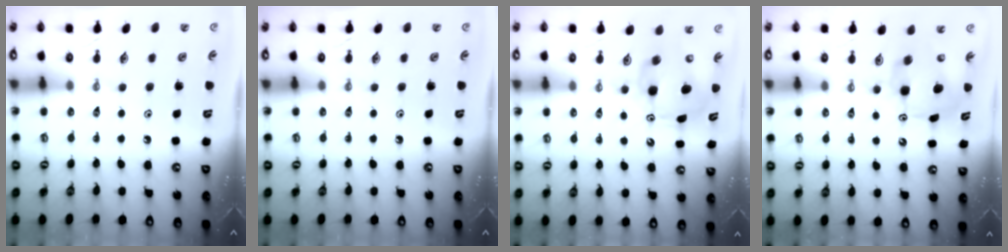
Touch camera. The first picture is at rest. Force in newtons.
{"total": 0.0}
{"total": 8.0, "press": 7.9, "slide": 1.4}
{"total": 8.8, "press": 8.8, "slide": 0.6}